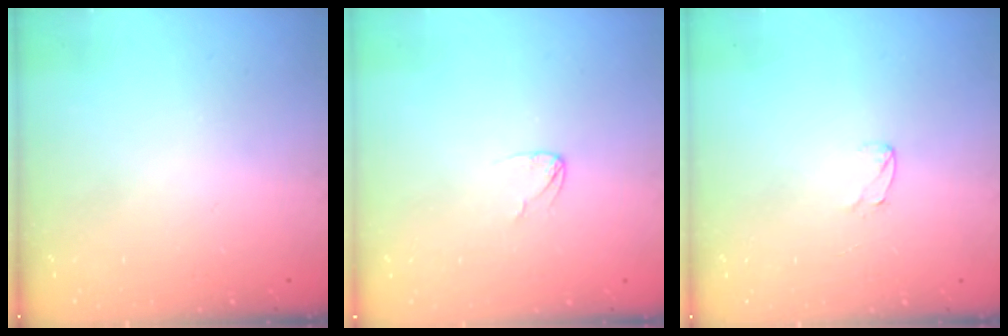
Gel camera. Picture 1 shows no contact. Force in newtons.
{"total": 2.7, "press": 2.7, "slide": 0.1}
{"total": 3.9, "press": 3.8, "slide": 0.3}